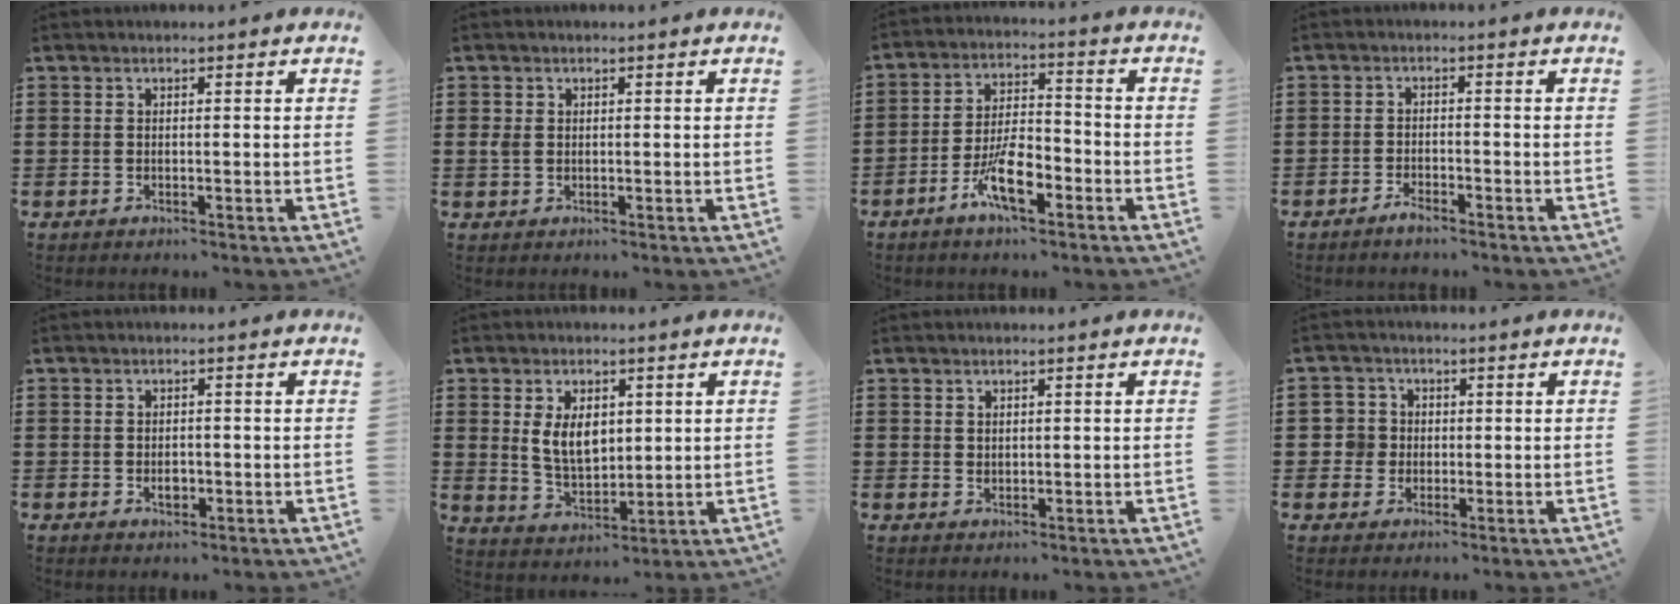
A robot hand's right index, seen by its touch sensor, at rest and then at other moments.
{"total": 1.4, "force": [0.2, 1.2, 0.7], "torque": [-0.017, 0.007, 0.004]}
{"total": 8.5, "force": [-4.5, 3.1, 6.5], "torque": [-0.134, 0.001, -0.082]}
{"total": 1.9, "force": [-1.8, 0.4, 0.7], "torque": [-0.015, 0.002, -0.034]}
{"total": 2.0, "force": [-0.5, 1.1, 1.6], "torque": [-0.031, 0.000, -0.008]}
{"total": 6.4, "force": [1.5, 4.0, 4.8], "torque": [-0.097, 0.009, 0.025]}
{"total": 1.2, "force": [0.9, 0.7, 0.3], "torque": [-0.006, 0.004, 0.018]}
{"total": 4.0, "force": [-0.1, 4.0, 0.7], "torque": [-0.032, 0.012, -0.003]}